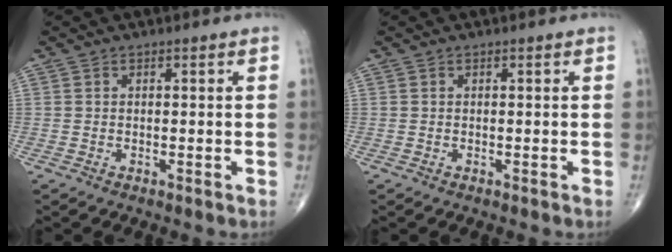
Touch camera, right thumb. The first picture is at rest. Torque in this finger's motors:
{"motor_torque": [0.00, 0.00, 0.00, 0.00, 0.00]}